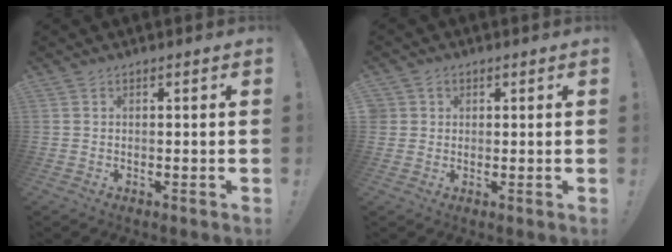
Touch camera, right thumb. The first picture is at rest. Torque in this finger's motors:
{"motor_torque": [0.52, 0.60, 0.38, 0.35, 0.07]}